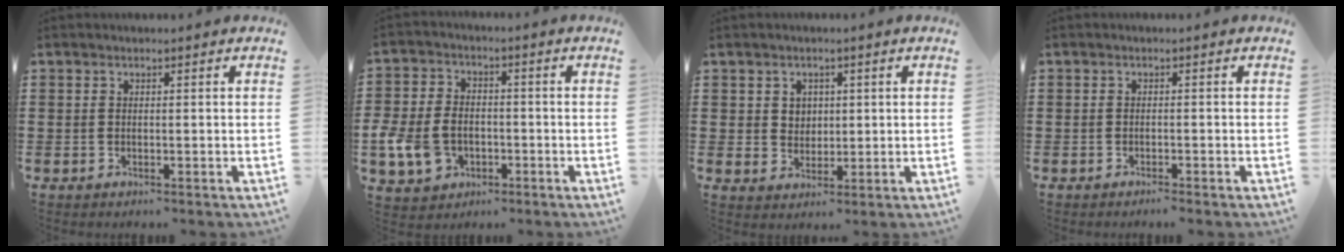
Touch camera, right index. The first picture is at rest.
{"total": 7.2, "force": [-2.0, 5.6, 4.2], "torque": [-0.121, 0.007, -0.043]}
{"total": 3.0, "force": [1.4, 2.7, 0.5], "torque": [-0.020, 0.012, 0.024]}
{"total": 0.8, "force": [-0.7, 0.0, 0.3], "torque": [-0.007, -0.003, -0.014]}